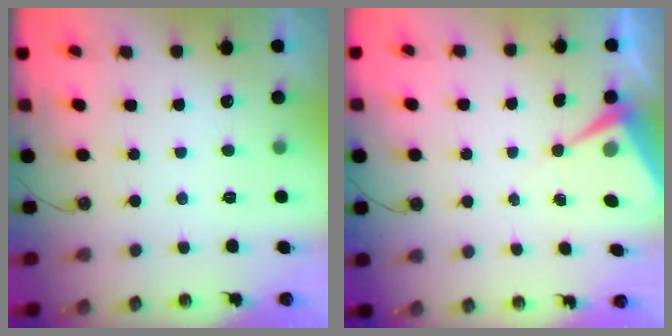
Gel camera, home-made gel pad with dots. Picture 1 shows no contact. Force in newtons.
{"total": 7.0, "press": 7.0, "slide": 0.3}